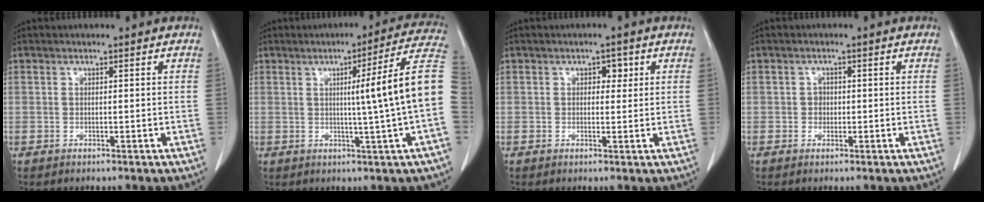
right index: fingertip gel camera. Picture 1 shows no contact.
{"total": 12.7, "force": [0.2, -2.2, 12.5], "torque": [-0.159, 0.012, -0.002]}
{"total": 2.0, "force": [0.7, 1.3, 1.3], "torque": [-0.014, 0.007, 0.007]}
{"total": 1.3, "force": [-0.1, 1.2, 0.4], "torque": [-0.003, 0.004, -0.002]}